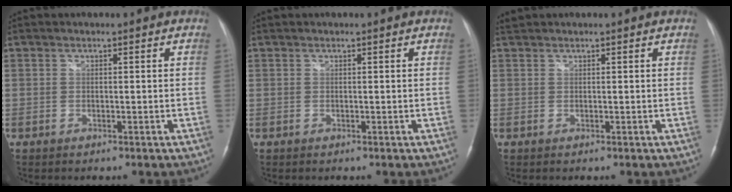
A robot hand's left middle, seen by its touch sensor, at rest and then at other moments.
{"total": 0.0}
{"total": 0.9, "force": [0.9, -0.1, 0.1], "torque": [-0.012, 0.014, 0.023]}